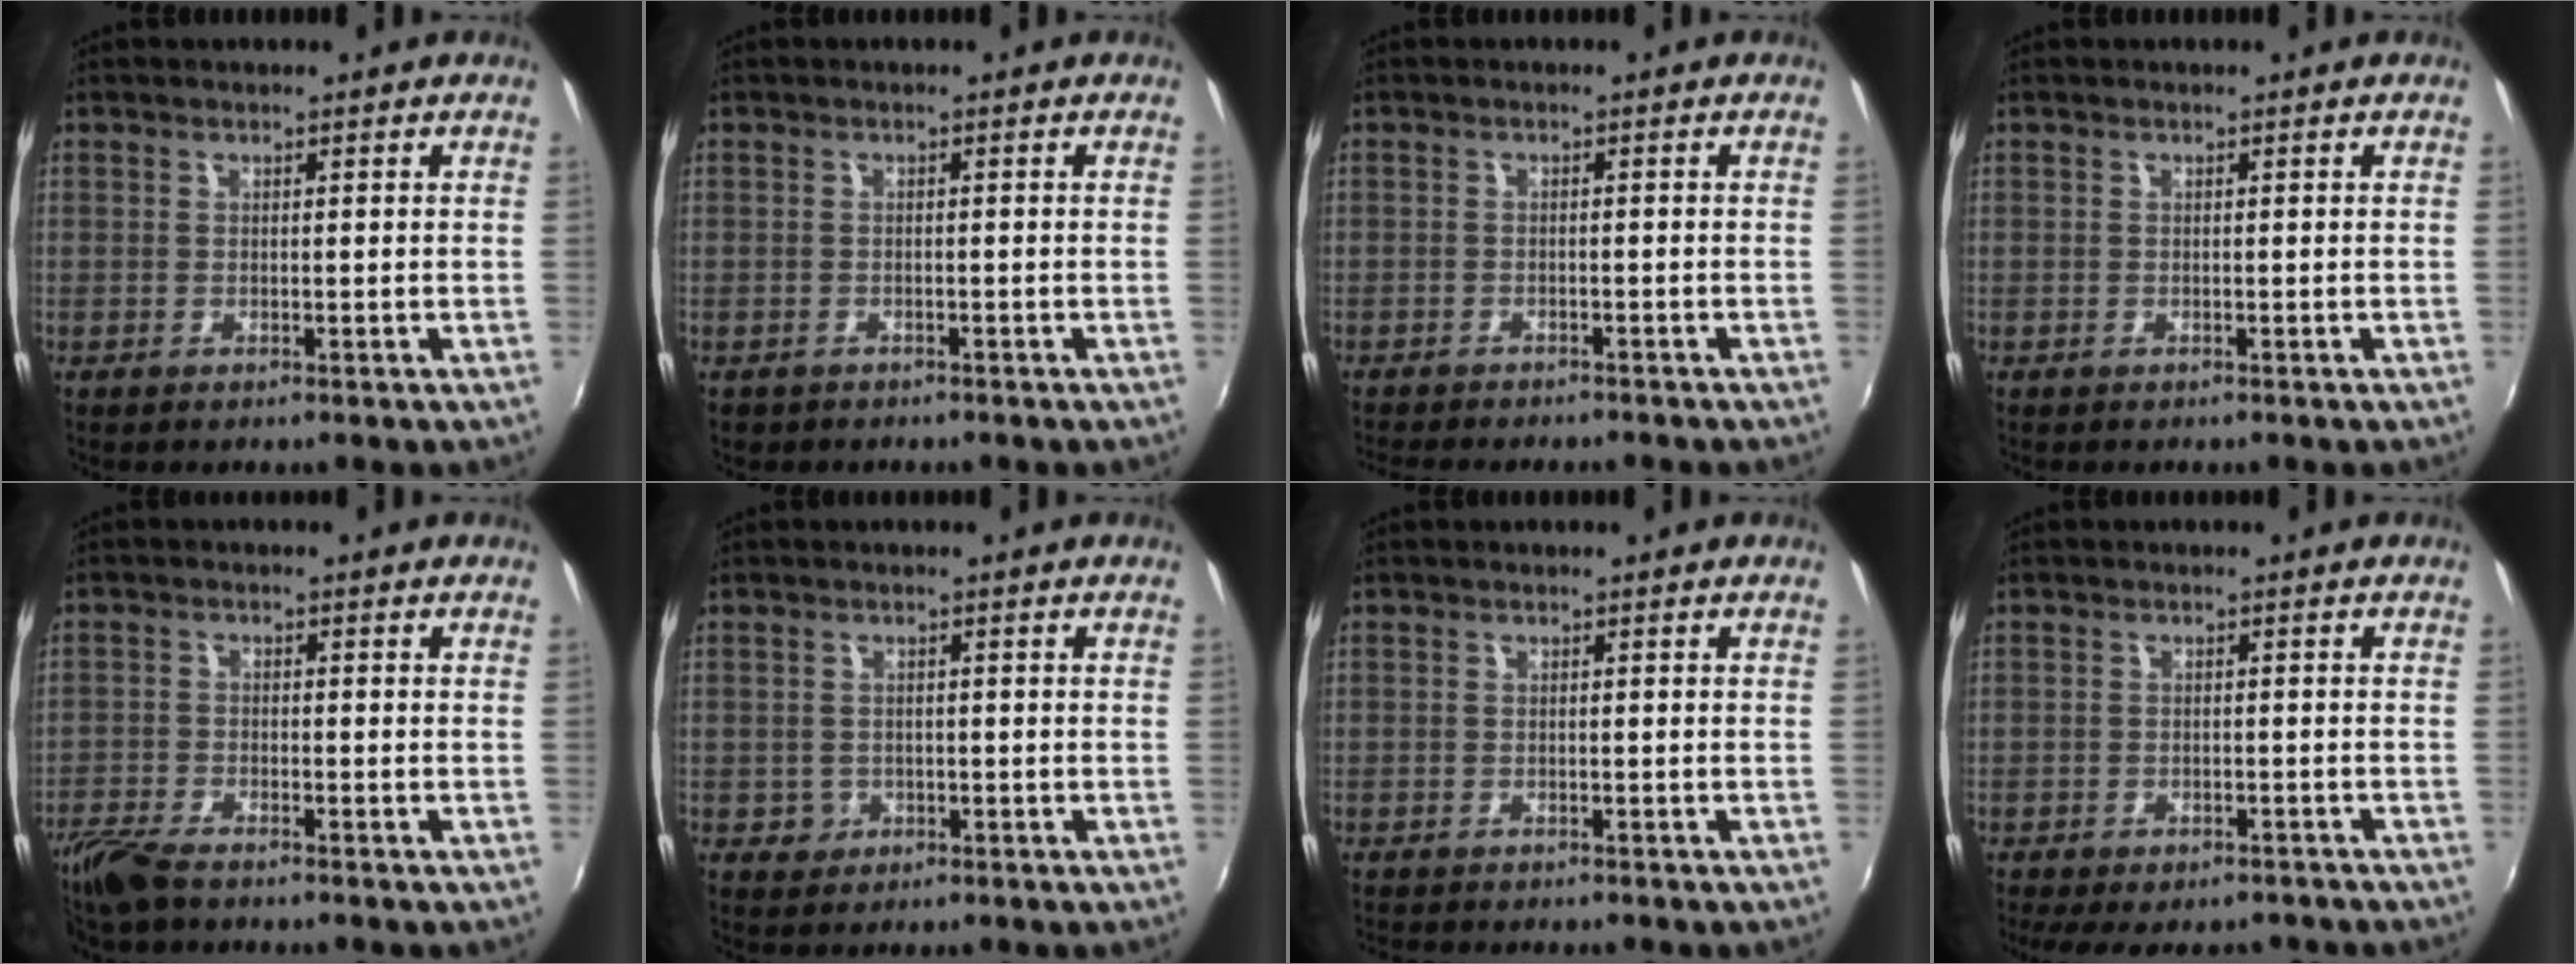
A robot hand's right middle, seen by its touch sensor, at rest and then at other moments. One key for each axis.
{"total": 1.6, "fx": -1.2, "fy": 1.1, "fz": 0.4, "tx": -0.014, "ty": -0.005, "tz": -0.017}
{"total": 6.3, "fx": -5.8, "fy": 1.2, "fz": 2.2, "tx": -0.058, "ty": -0.019, "tz": -0.088}
{"total": 0.0}
{"total": 6.6, "fx": -5.6, "fy": 1.7, "fz": 3.2, "tx": -0.088, "ty": -0.021, "tz": -0.112}
{"total": 2.4, "fx": -0.8, "fy": 2.2, "fz": 0.3, "tx": -0.009, "ty": 0.000, "tz": -0.010}
{"total": 2.7, "fx": -2.5, "fy": 0.6, "fz": 0.7, "tx": -0.024, "ty": -0.014, "tz": -0.042}
{"total": 9.7, "fx": -7.8, "fy": 4.0, "fz": 4.2, "tx": -0.094, "ty": -0.016, "tz": -0.108}